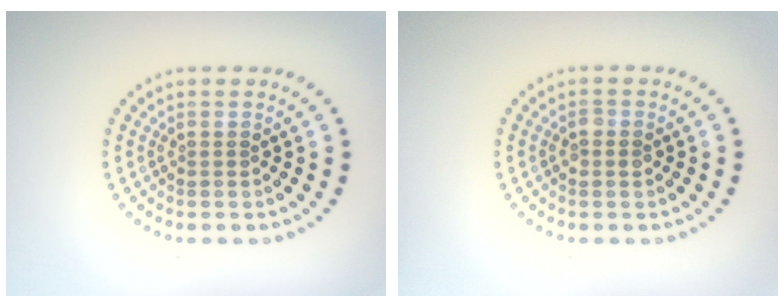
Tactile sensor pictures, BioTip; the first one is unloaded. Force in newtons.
{"total": 1.1, "press": 1.1, "slide": 0.0}